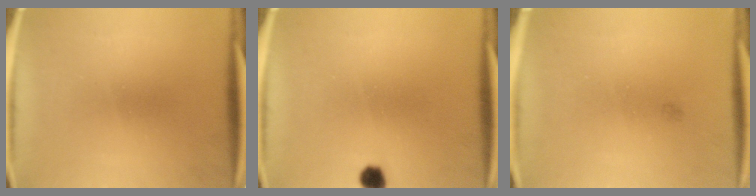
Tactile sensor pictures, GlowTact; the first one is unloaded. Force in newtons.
{"total": 2.6}
{"total": 0.6}